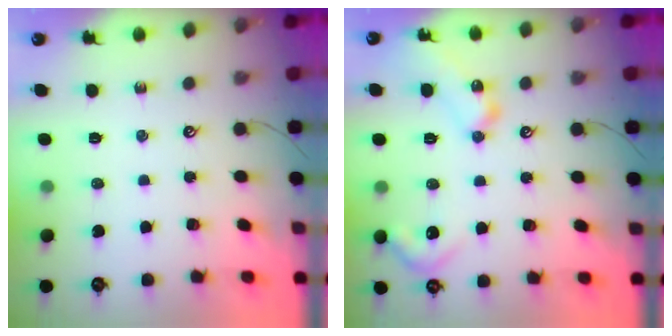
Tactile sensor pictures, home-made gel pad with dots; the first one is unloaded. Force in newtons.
{"total": 15.1, "press": 15.1, "slide": 0.1}